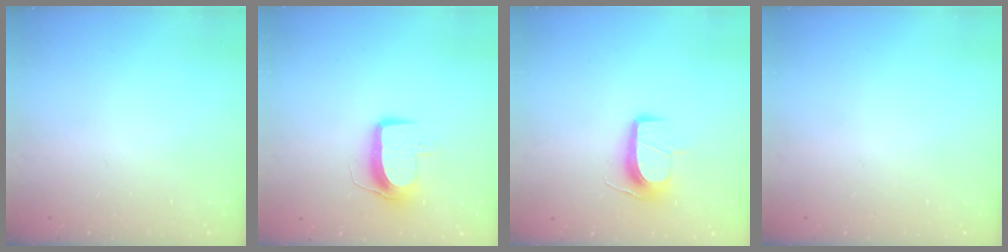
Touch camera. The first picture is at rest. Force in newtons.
{"total": 9.7, "press": 9.7, "slide": 0.3}
{"total": 9.9, "press": 9.9, "slide": 0.2}
{"total": 0.0}